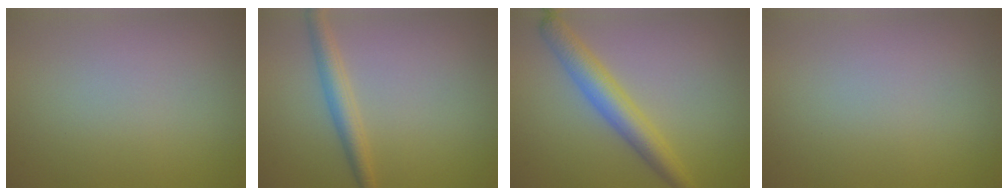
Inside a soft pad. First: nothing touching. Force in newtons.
{"total": 2.7, "press": 2.7, "slide": 0.1}
{"total": 4.2, "press": 4.2, "slide": 0.1}
{"total": 0.0}